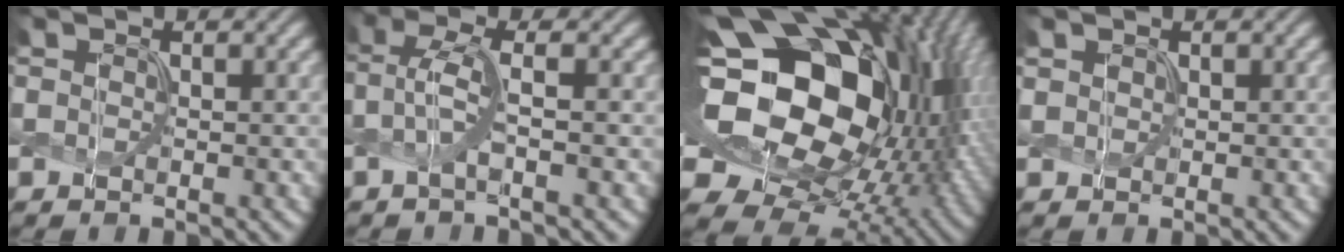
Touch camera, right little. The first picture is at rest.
{"total": 3.3, "force": [-0.2, 0.7, 3.2], "torque": [-0.075, 0.012, -0.008]}
{"total": 21.3, "force": [2.3, 15.0, 14.9], "torque": [-0.264, -0.004, 0.055]}
{"total": 0.8, "force": [0.6, 0.6, 0.1], "torque": [-0.005, 0.001, 0.015]}